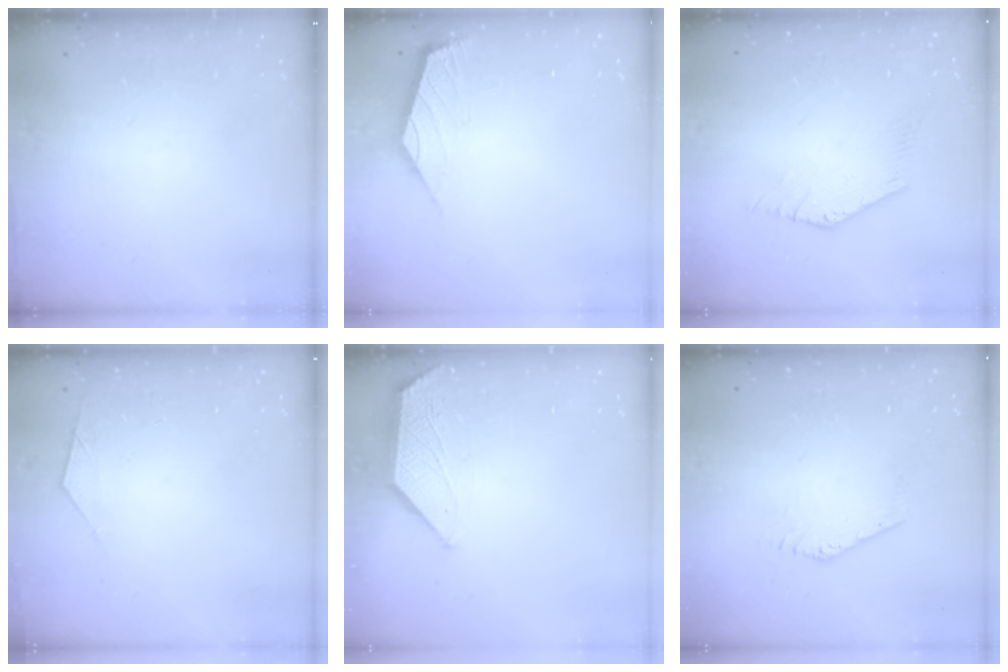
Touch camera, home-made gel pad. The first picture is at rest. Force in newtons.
{"total": 2.2, "press": 2.2, "slide": 0.5}
{"total": 0.0}
{"total": 5.0, "press": 5.0, "slide": 0.7}
{"total": 1.1, "press": 1.0, "slide": 0.4}
{"total": 1.6, "press": 1.6, "slide": 0.1}